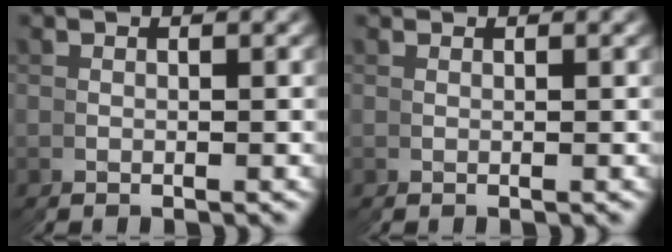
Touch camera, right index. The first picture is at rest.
{"total": 0.5, "force": [0.3, 0.4, 0.1], "torque": [0.002, -0.002, 0.006]}